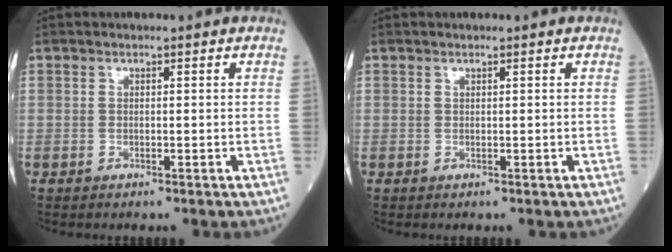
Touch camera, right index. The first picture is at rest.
{"total": 0.0}